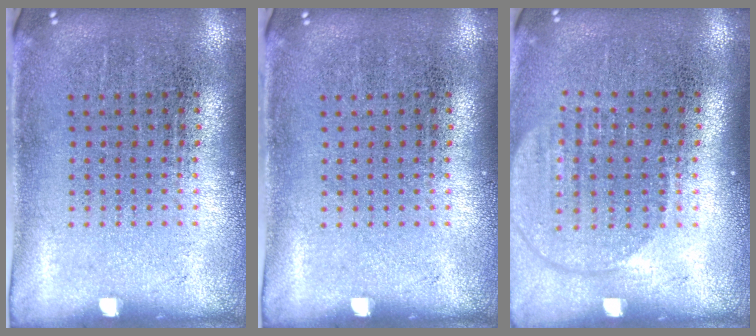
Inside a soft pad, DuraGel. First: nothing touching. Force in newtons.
{"total": 0.0}
{"total": 1.8, "press": 1.5, "slide": 0.9}